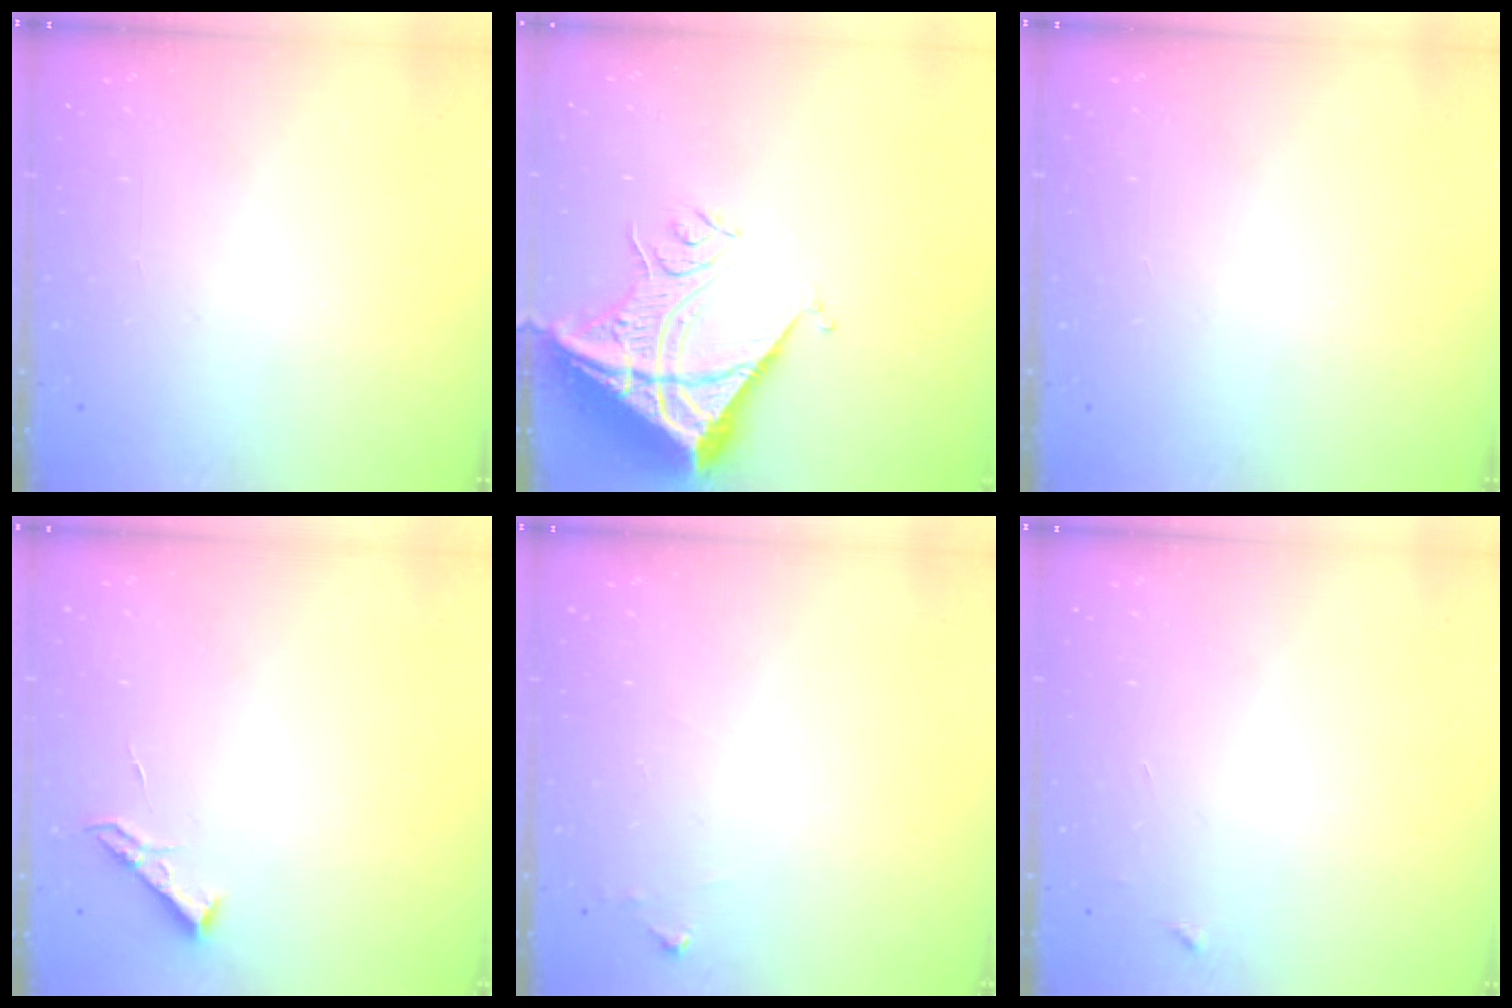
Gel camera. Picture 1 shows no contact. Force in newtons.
{"total": 14.2, "press": 14.1, "slide": 1.9}
{"total": 0.0}
{"total": 4.3, "press": 4.2, "slide": 0.7}
{"total": 4.4, "press": 4.4, "slide": 0.7}
{"total": 3.3, "press": 3.3, "slide": 0.4}